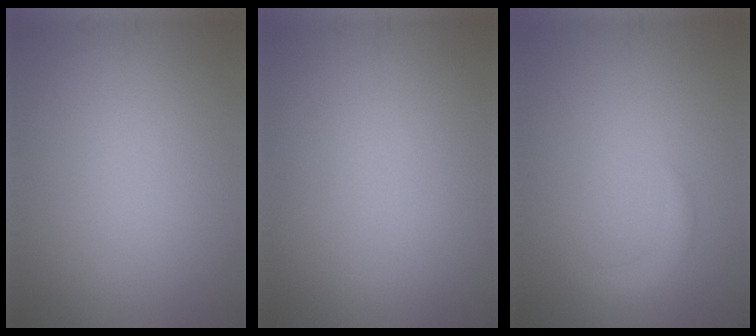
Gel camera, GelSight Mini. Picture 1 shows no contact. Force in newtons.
{"total": 0.0}
{"total": 1.6, "press": 1.6, "slide": 0.1}